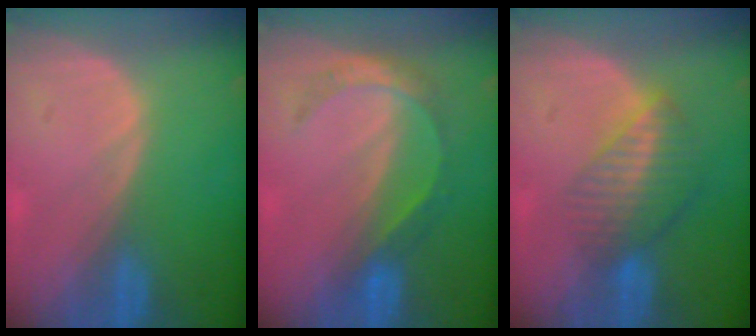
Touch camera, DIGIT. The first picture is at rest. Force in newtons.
{"total": 5.5, "press": 4.8, "slide": 2.8}
{"total": 6.8, "press": 5.9, "slide": 3.4}